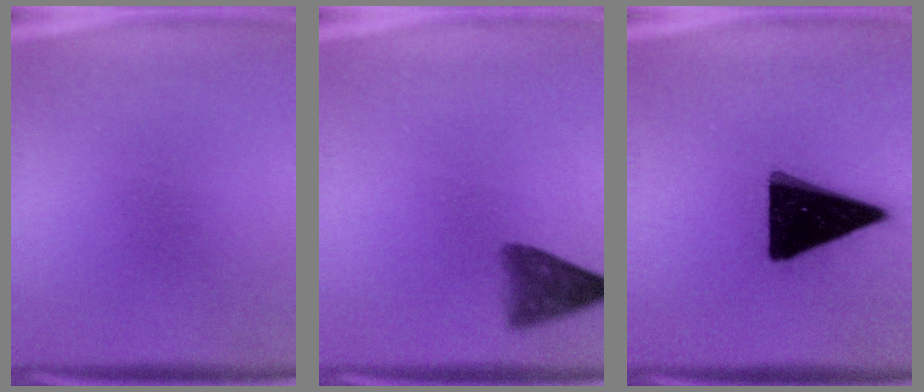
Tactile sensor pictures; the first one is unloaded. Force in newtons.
{"total": 4.8}
{"total": 18.4}